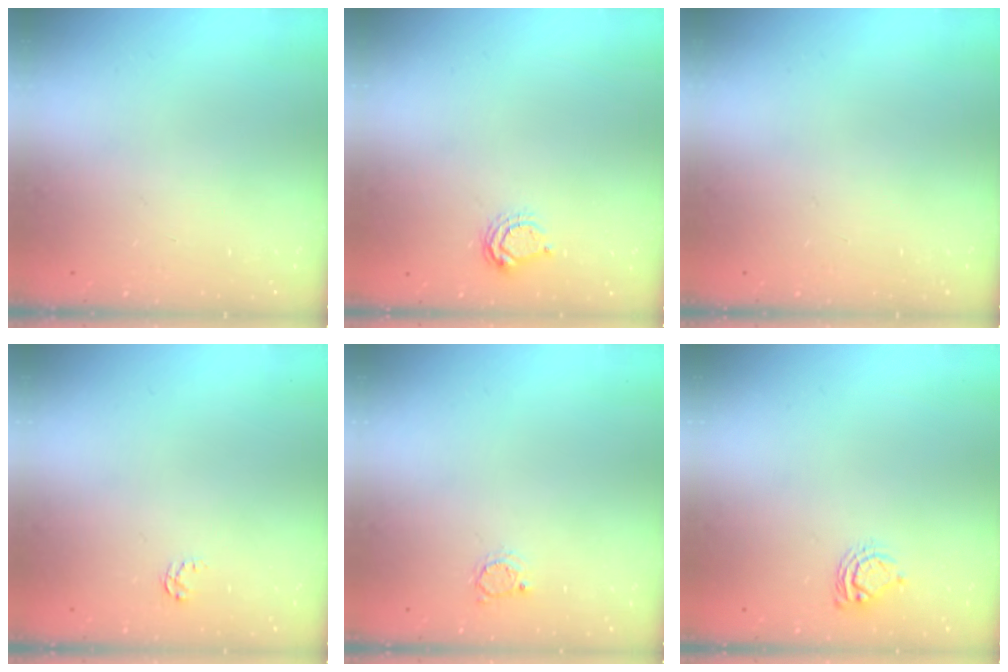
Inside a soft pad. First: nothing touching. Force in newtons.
{"total": 4.7, "press": 4.7, "slide": 0.5}
{"total": 0.0}
{"total": 2.6, "press": 2.6, "slide": 0.4}
{"total": 2.6, "press": 2.6, "slide": 0.4}
{"total": 5.1, "press": 5.1, "slide": 0.5}